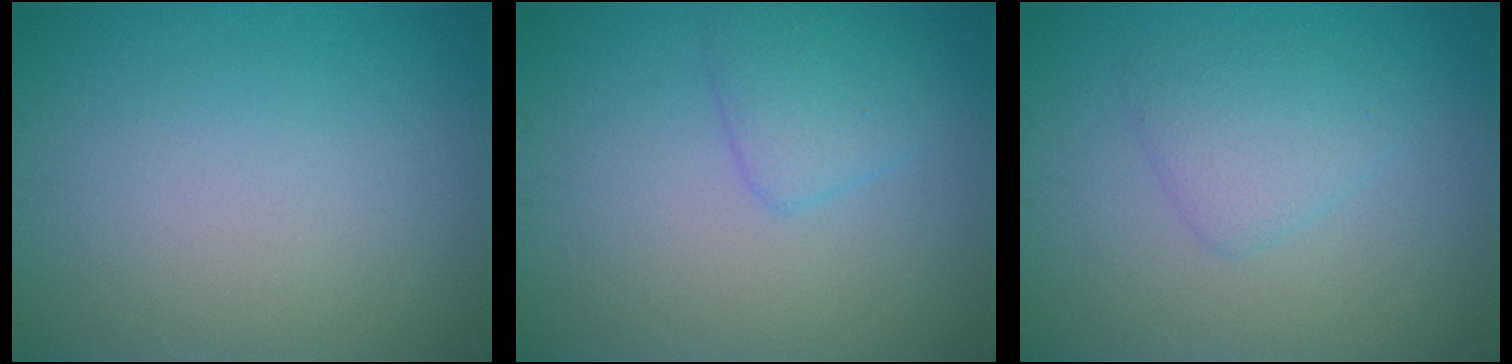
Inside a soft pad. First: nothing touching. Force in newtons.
{"total": 2.5, "press": 2.4, "slide": 0.2}
{"total": 2.6, "press": 2.6, "slide": 0.3}